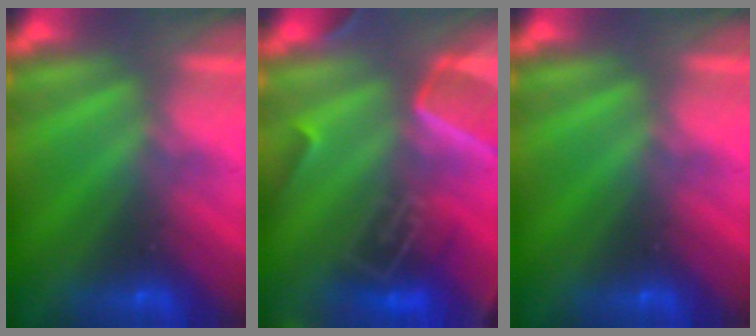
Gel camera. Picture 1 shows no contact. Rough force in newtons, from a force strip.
{"total": 6.8}
{"total": 0.0}